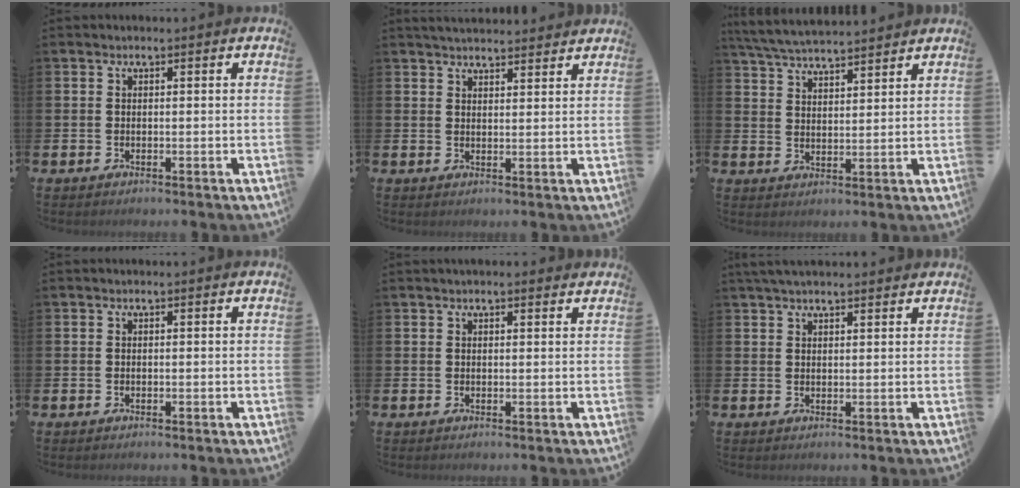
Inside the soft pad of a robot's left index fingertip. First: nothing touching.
{"total": 3.4, "force": [3.3, 0.4, 0.2], "torque": [-0.008, -0.016, 0.060]}
{"total": 5.4, "force": [5.3, 0.3, 0.8], "torque": [-0.036, -0.027, 0.095]}
{"total": 0.0}
{"total": 1.2, "force": [1.1, 0.2, 0.3], "torque": [0.004, -0.001, 0.018]}
{"total": 2.9, "force": [2.6, 0.7, 1.1], "torque": [-0.023, -0.002, 0.046]}